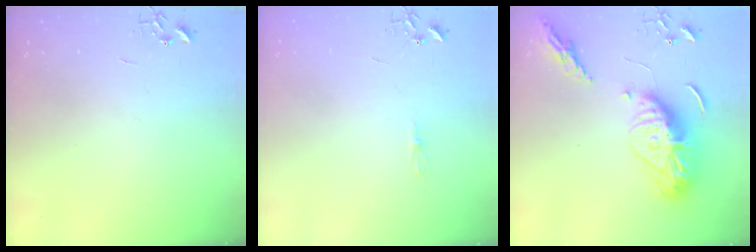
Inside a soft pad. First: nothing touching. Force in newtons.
{"total": 4.7, "press": 4.6, "slide": 0.6}
{"total": 18.2, "press": 18.1, "slide": 1.5}